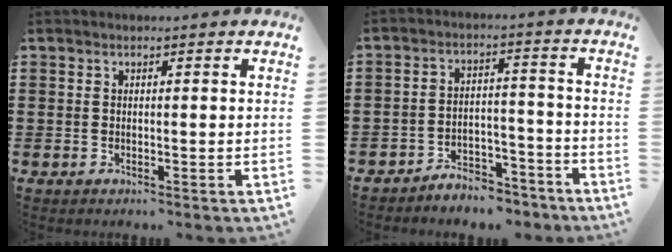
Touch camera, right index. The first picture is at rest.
{"total": 4.7, "force": [-4.5, 1.1, 0.4], "torque": [-0.009, 0.014, -0.091]}